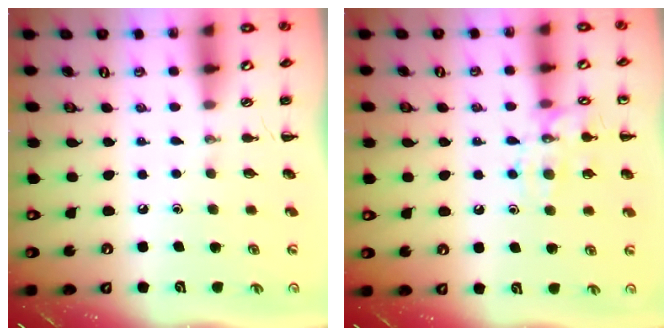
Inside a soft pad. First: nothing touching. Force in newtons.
{"total": 11.9, "press": 11.9, "slide": 0.6}